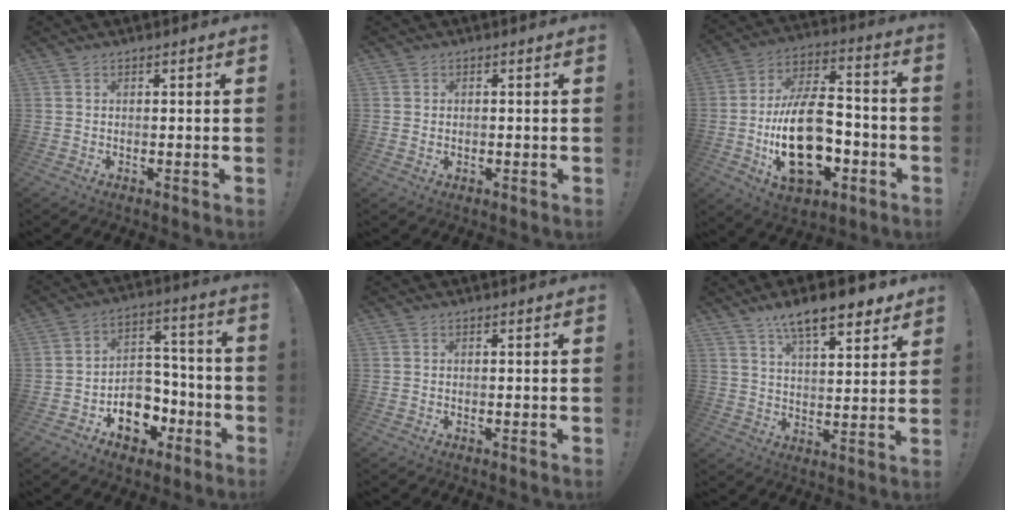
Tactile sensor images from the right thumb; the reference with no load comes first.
{"total": 1.1, "force": [0.3, 1.0, 0.1], "torque": [0.004, -0.002, 0.004]}
{"total": 24.6, "force": [-6.2, 14.4, 18.9], "torque": [-0.338, 0.038, -0.093]}
{"total": 12.5, "force": [-5.8, 9.9, 4.8], "torque": [-0.045, 0.048, -0.086]}
{"total": 0.0}
{"total": 12.4, "force": [8.6, 3.7, 8.3], "torque": [-0.126, -0.050, 0.144]}